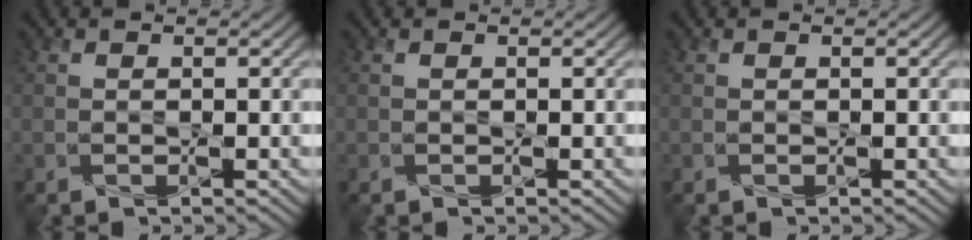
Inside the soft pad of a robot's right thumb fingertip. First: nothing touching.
{"total": 0.0}
{"total": 0.0}